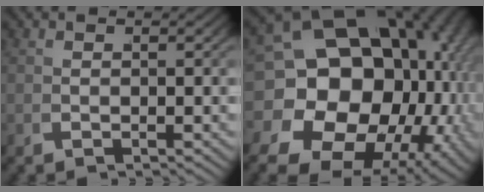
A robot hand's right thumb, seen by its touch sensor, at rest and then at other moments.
{"total": 27.4, "force": [1.1, 20.0, 18.7], "torque": [-0.317, -0.035, 0.015]}